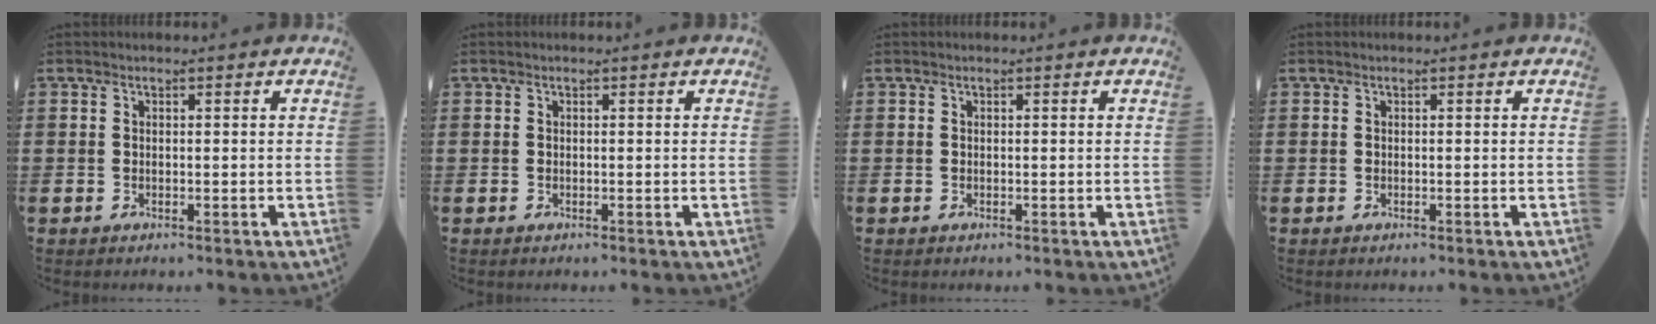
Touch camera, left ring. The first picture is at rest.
{"total": 0.0}
{"total": 0.0}
{"total": 0.0}